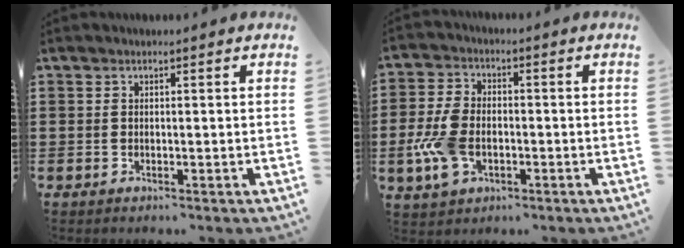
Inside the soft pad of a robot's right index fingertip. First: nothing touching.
{"total": 7.6, "force": [-2.1, 4.6, 5.7], "torque": [-0.138, 0.000, -0.042]}